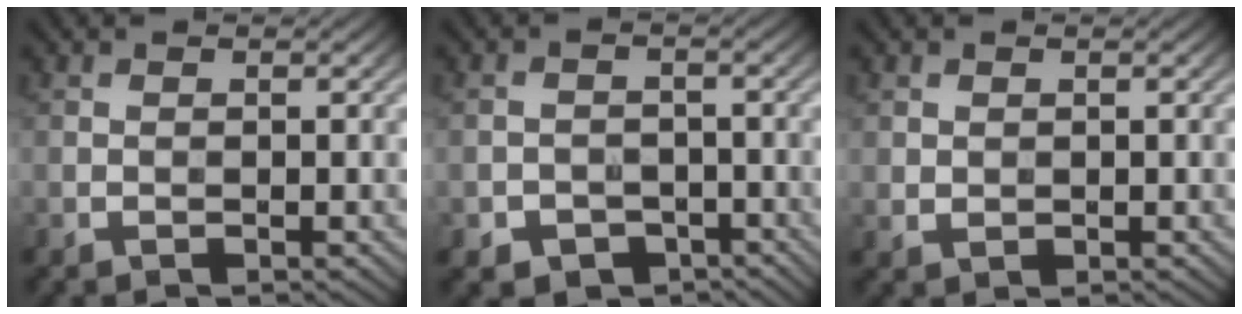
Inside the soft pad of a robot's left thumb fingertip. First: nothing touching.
{"total": 4.4, "force": [-2.5, 3.2, 1.6], "torque": [-0.026, -0.004, -0.037]}
{"total": 1.3, "force": [0.6, 1.1, 0.4], "torque": [-0.010, -0.004, 0.016]}